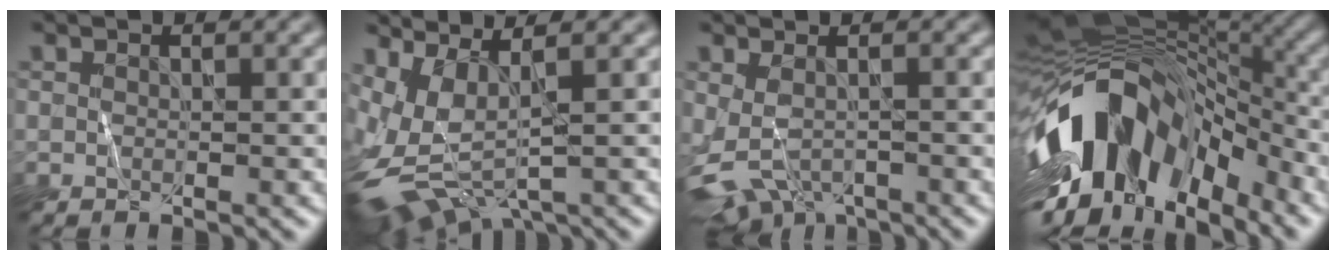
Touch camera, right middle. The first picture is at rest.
{"total": 6.3, "force": [-0.3, 3.0, 5.6], "torque": [-0.128, -0.014, 0.004]}
{"total": 3.3, "force": [-2.0, 1.8, 2.0], "torque": [-0.041, -0.026, -0.029]}
{"total": 14.2, "force": [-5.6, 7.9, 10.4], "torque": [-0.187, 0.019, -0.096]}